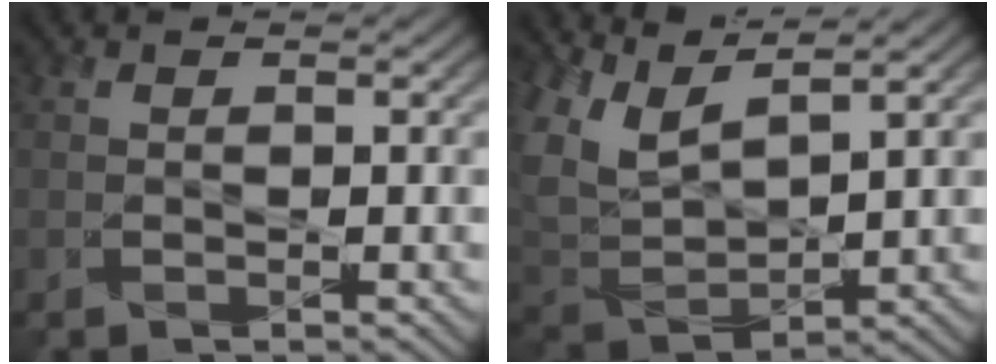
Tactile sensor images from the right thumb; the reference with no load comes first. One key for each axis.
{"total": 9.1, "fx": 5.4, "fy": 3.6, "fz": 6.4, "tx": -0.166, "ty": 0.009, "tz": 0.108}